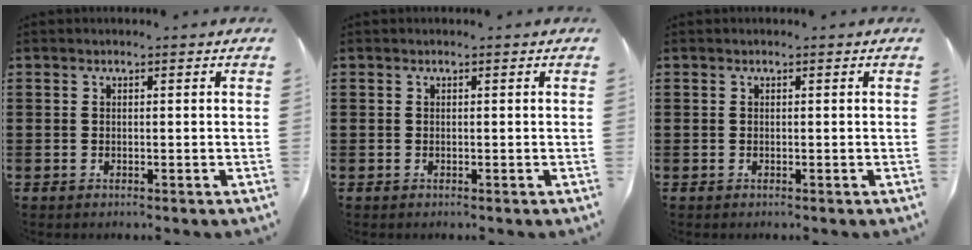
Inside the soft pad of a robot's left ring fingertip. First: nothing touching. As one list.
[{"total": 0.0}, {"total": 0.0}]